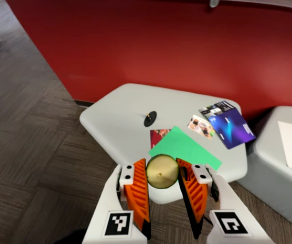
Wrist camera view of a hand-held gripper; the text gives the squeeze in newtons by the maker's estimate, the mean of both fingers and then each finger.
{"total": 7.7, "left": 7.5, "right": 7.8}